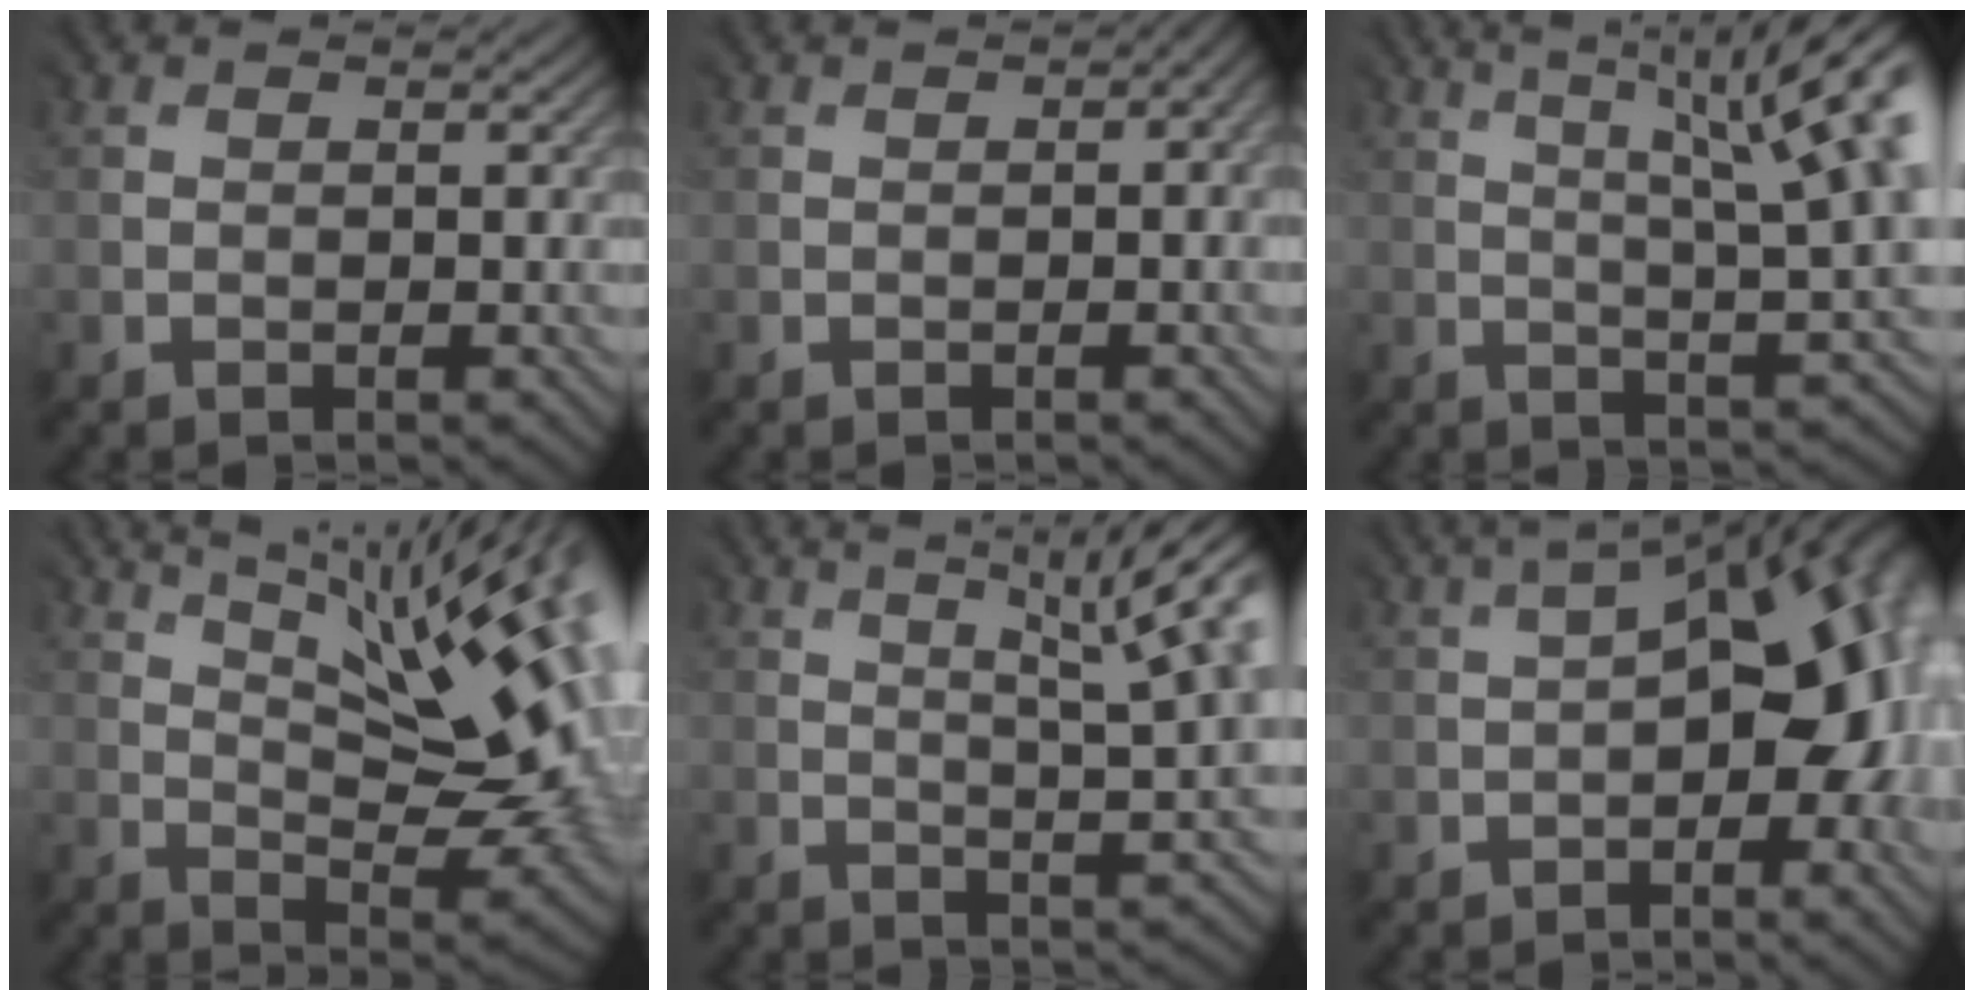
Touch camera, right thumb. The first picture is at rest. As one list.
[{"total": 0.6, "force": [-0.3, 0.5, 0.2], "torque": [0.003, -0.002, 0.001]}, {"total": 11.8, "force": [4.2, 2.4, 10.8], "torque": [-0.141, 0.026, 0.070]}, {"total": 16.2, "force": [7.6, 4.6, 13.5], "torque": [-0.208, 0.028, 0.128]}, {"total": 9.8, "force": [4.4, 2.0, 8.5], "torque": [-0.098, 0.028, 0.058]}, {"total": 12.9, "force": [-0.6, 6.2, 11.3], "torque": [-0.144, 0.001, -0.012]}]